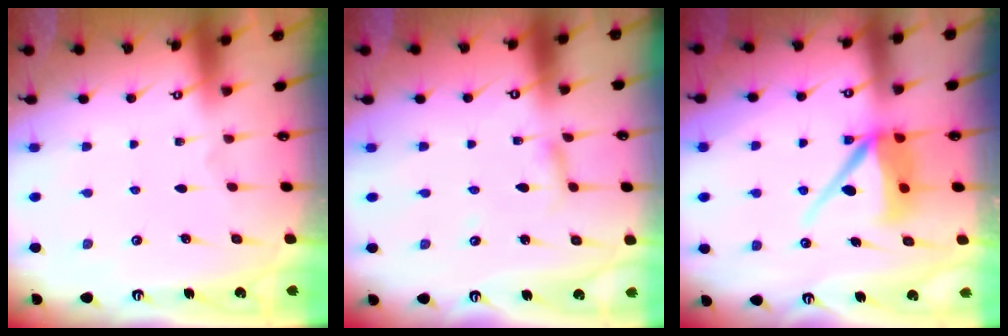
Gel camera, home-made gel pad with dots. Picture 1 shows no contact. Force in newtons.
{"total": 2.8, "press": 2.8, "slide": 0.2}
{"total": 8.6, "press": 8.5, "slide": 0.8}